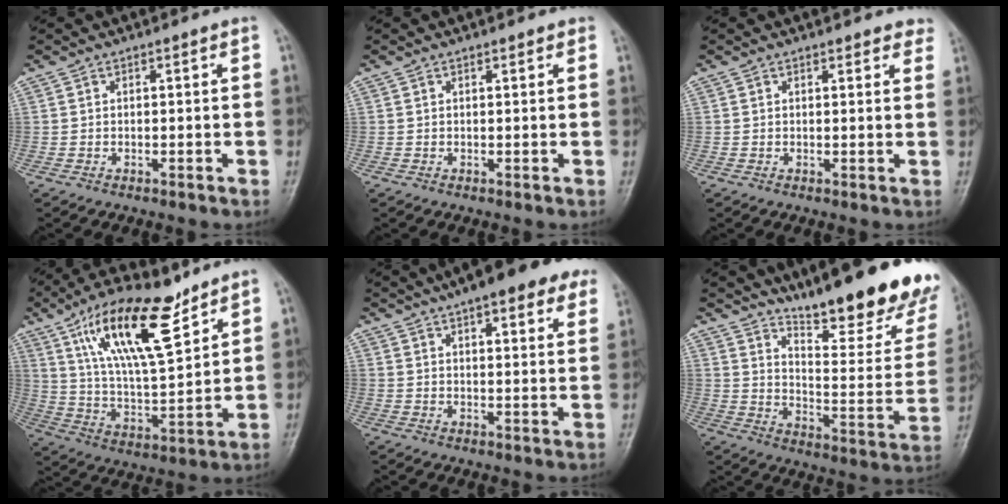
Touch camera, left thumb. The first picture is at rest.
{"total": 1.1, "force": [0.8, 0.5, 0.5], "torque": [-0.005, -0.003, 0.008]}
{"total": 4.3, "force": [3.8, 1.6, 1.0], "torque": [0.019, -0.014, 0.029]}
{"total": 19.4, "force": [11.5, 6.4, 14.2], "torque": [-0.224, -0.051, 0.215]}
{"total": 16.6, "force": [11.1, 4.8, 11.3], "torque": [-0.136, -0.008, 0.138]}
{"total": 26.1, "force": [19.8, 5.9, 16.0], "torque": [-0.192, -0.134, 0.281]}